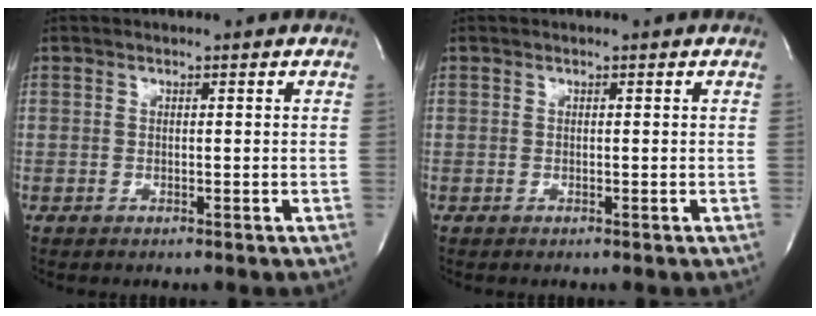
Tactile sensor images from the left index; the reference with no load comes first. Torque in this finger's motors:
{"motor_torque": [0.00, 0.00, 0.00, 0.00]}